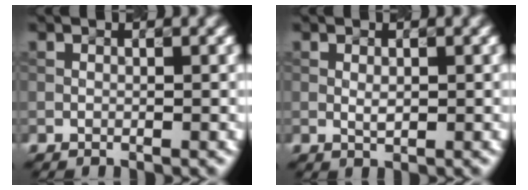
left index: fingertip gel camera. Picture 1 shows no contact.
{"total": 0.9, "force": [0.1, 0.4, 0.8], "torque": [-0.016, 0.000, 0.003]}